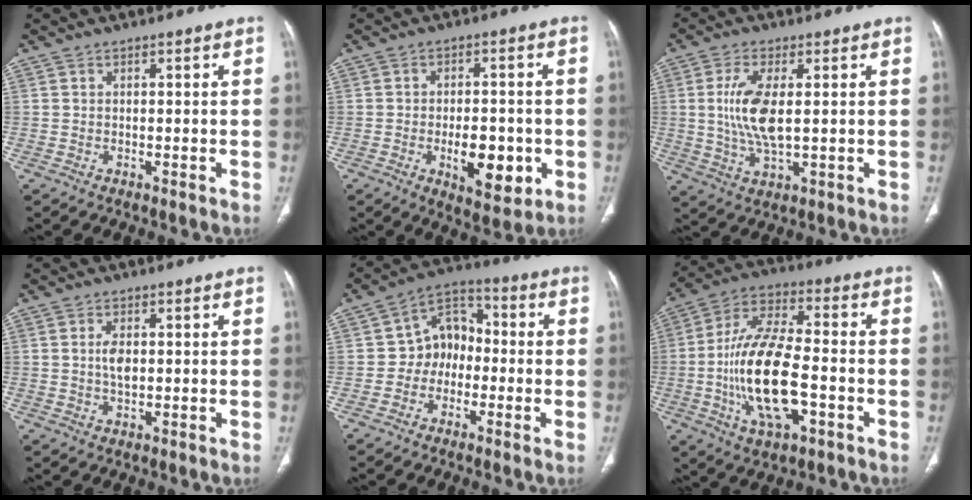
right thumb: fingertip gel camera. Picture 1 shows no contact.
{"total": 10.0, "force": [-2.7, 5.1, 8.2], "torque": [-0.097, 0.003, -0.027]}
{"total": 9.3, "force": [0.9, 3.6, 8.6], "torque": [-0.187, -0.011, 0.021]}
{"total": 3.2, "force": [0.3, 1.7, 2.7], "torque": [-0.047, -0.001, 0.006]}
{"total": 8.8, "force": [-1.4, 7.1, 5.0], "torque": [-0.041, 0.036, -0.042]}
{"total": 18.6, "force": [-4.2, 8.0, 16.3], "torque": [-0.314, 0.025, -0.073]}